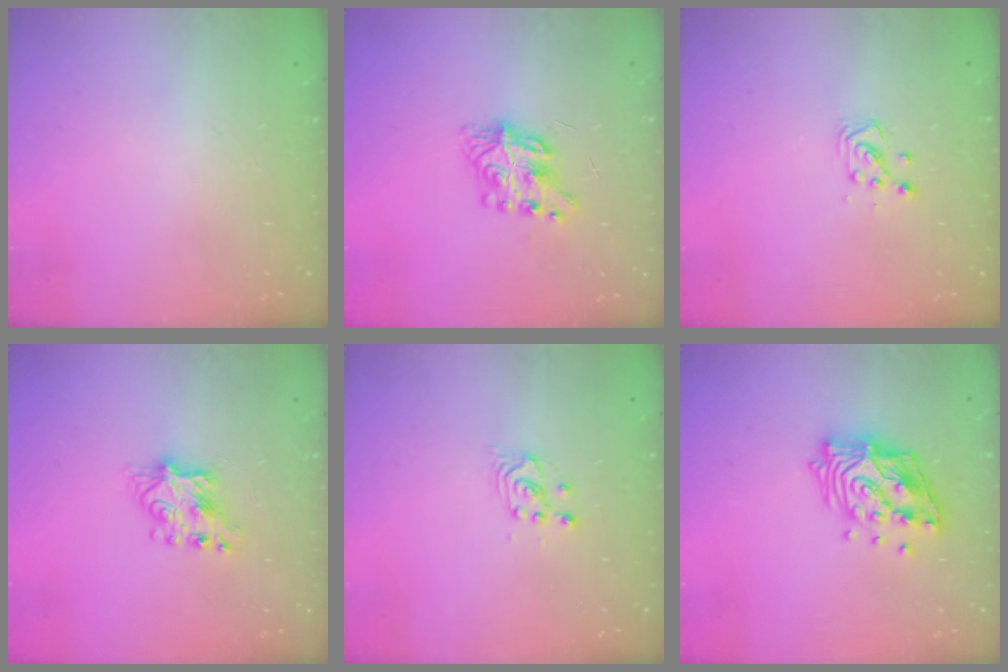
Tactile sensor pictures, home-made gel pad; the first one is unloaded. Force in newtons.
{"total": 7.8, "press": 7.8, "slide": 0.1}
{"total": 3.6, "press": 3.6, "slide": 0.2}
{"total": 7.6, "press": 7.6, "slide": 0.7}
{"total": 2.6, "press": 2.5, "slide": 0.3}
{"total": 14.7, "press": 14.6, "slide": 1.9}